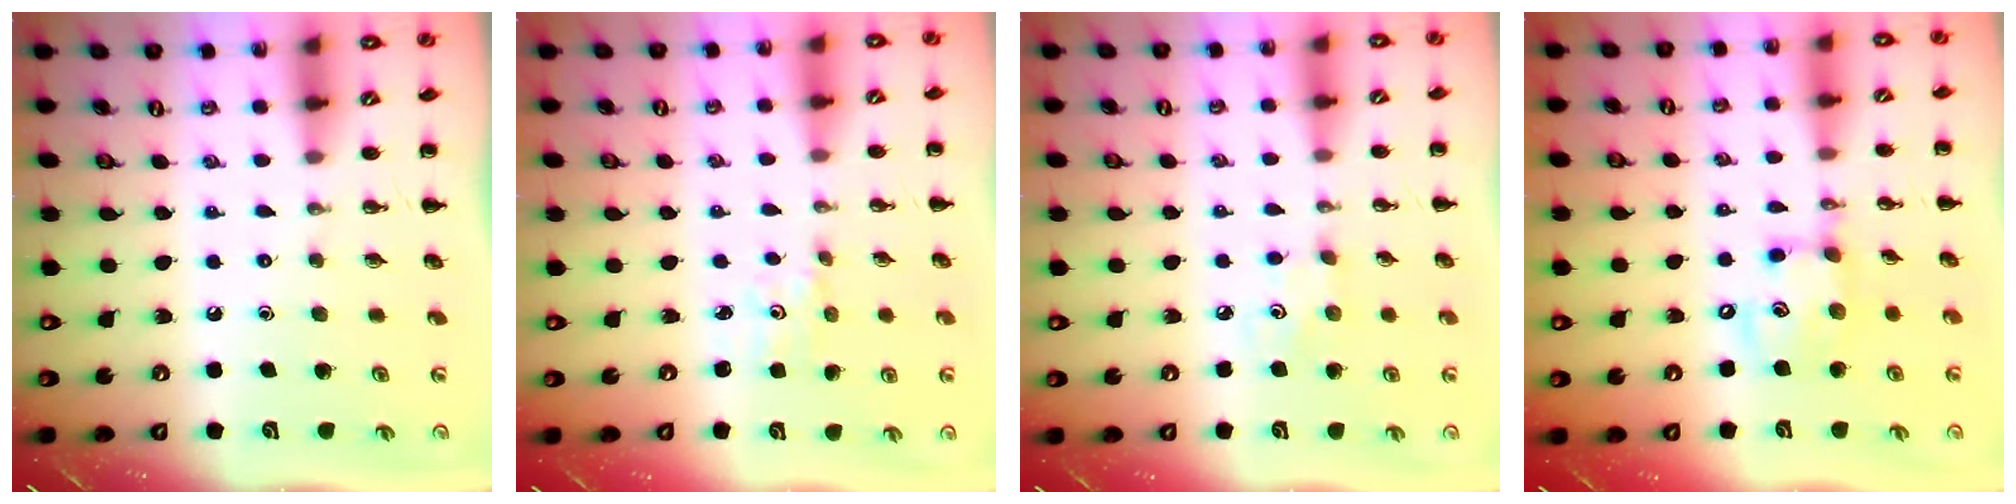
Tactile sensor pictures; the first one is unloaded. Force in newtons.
{"total": 1.2, "press": 1.1, "slide": 0.4}
{"total": 2.5, "press": 2.4, "slide": 0.7}
{"total": 11.6, "press": 11.4, "slide": 2.0}